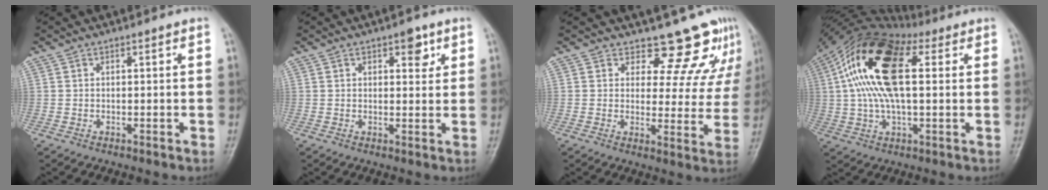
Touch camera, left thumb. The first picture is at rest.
{"total": 4.8, "force": [2.7, 2.0, 3.4], "torque": [-0.029, -0.014, 0.037]}
{"total": 12.2, "force": [10.7, 5.2, 3.0], "torque": [0.013, -0.075, 0.114]}
{"total": 18.8, "force": [4.3, 8.9, 15.9], "torque": [-0.316, 0.031, 0.067]}